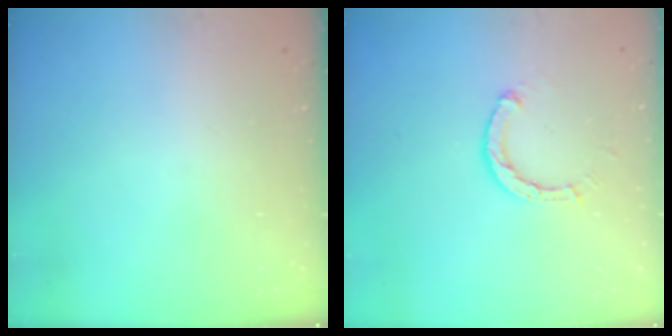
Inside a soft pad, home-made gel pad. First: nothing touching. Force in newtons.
{"total": 2.6, "press": 2.6, "slide": 0.1}